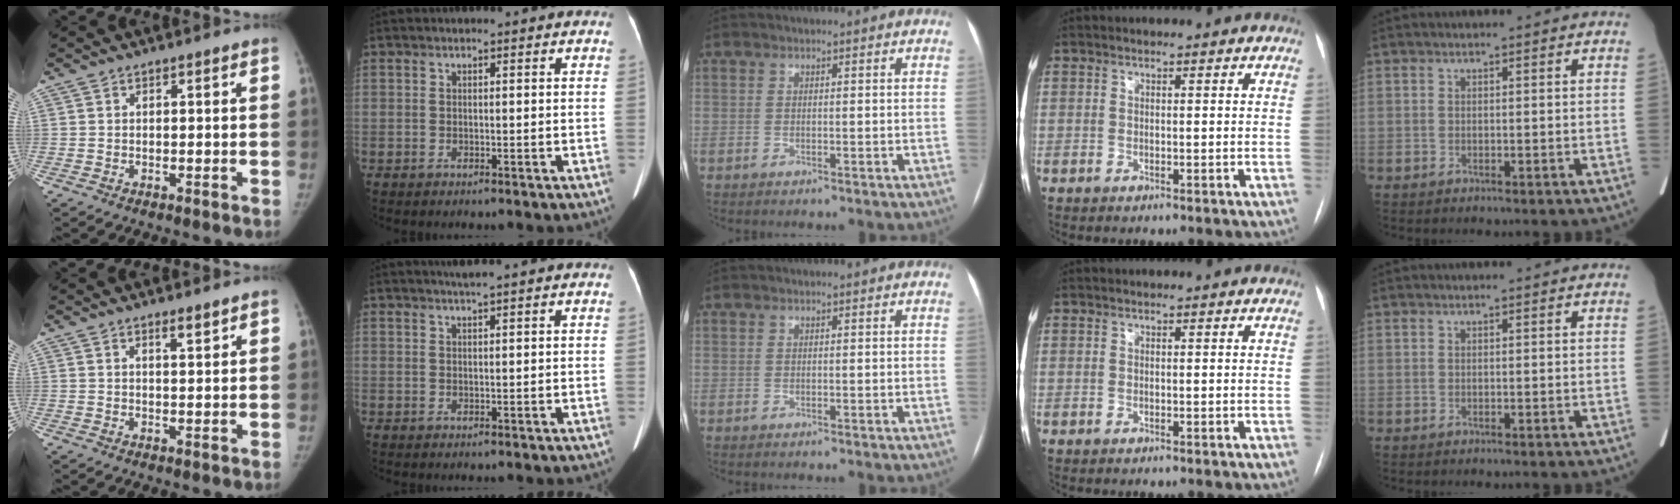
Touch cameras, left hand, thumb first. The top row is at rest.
{"thumb": {"total": 2.1, "force": [1.6, 0.4, 1.3], "torque": [-0.019, -0.013, 0.028]}, "index": {"total": 1.5, "force": [1.2, -0.4, 0.9], "torque": [-0.014, 0.003, 0.025]}}